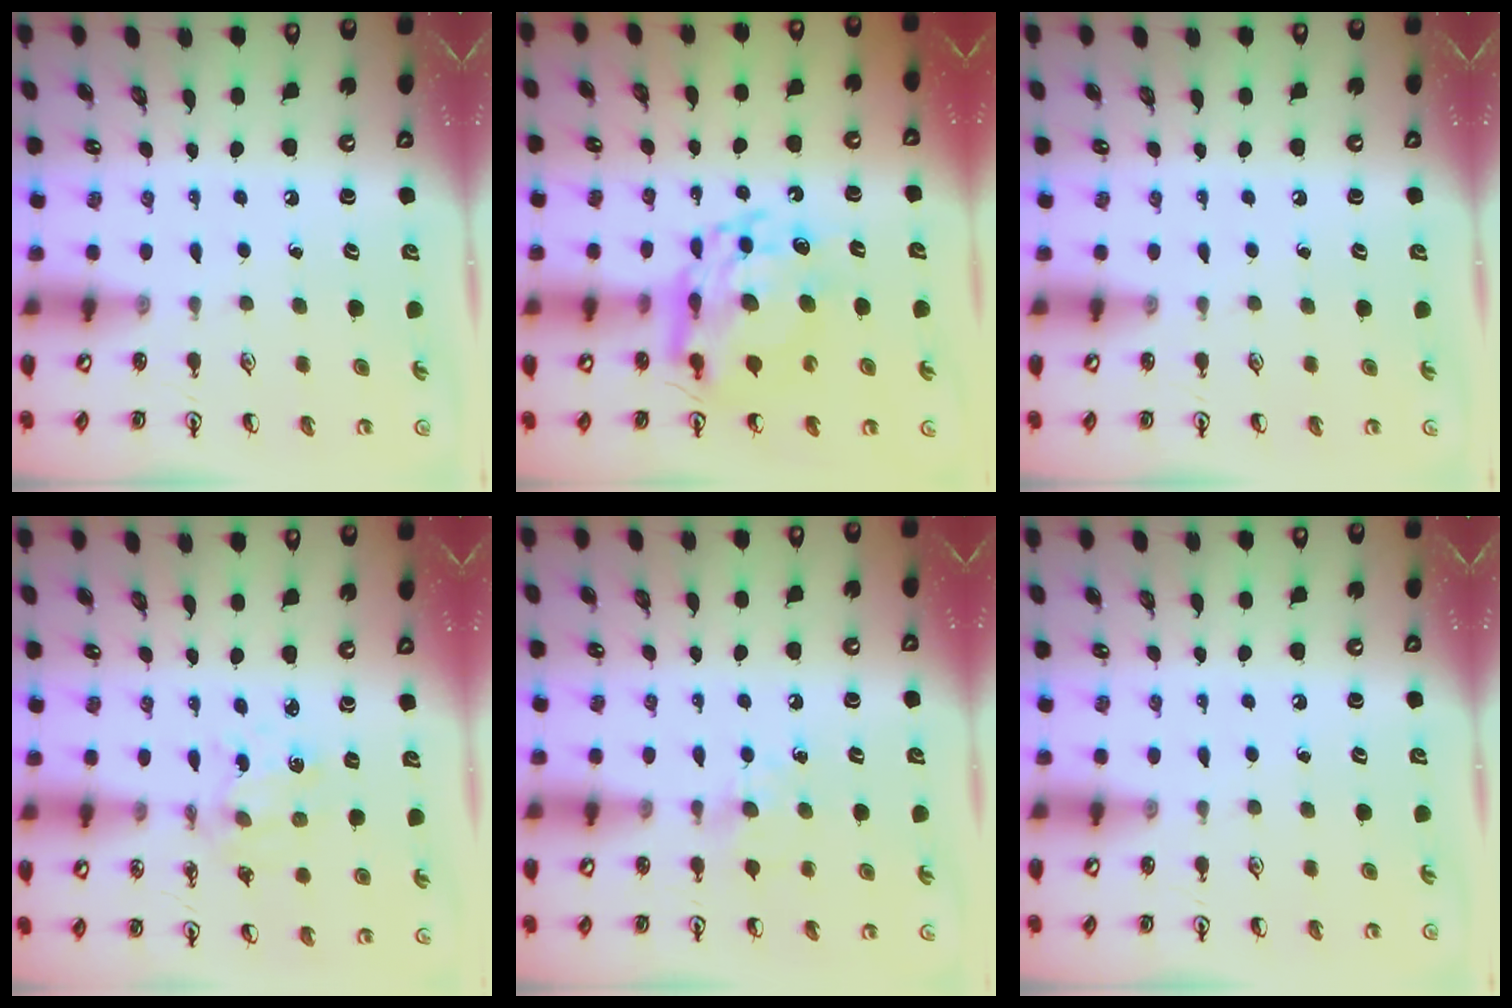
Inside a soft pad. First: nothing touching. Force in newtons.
{"total": 13.6, "press": 13.5, "slide": 1.0}
{"total": 0.0}
{"total": 2.0, "press": 2.0, "slide": 0.3}
{"total": 6.4, "press": 6.4, "slide": 0.8}
{"total": 0.0}